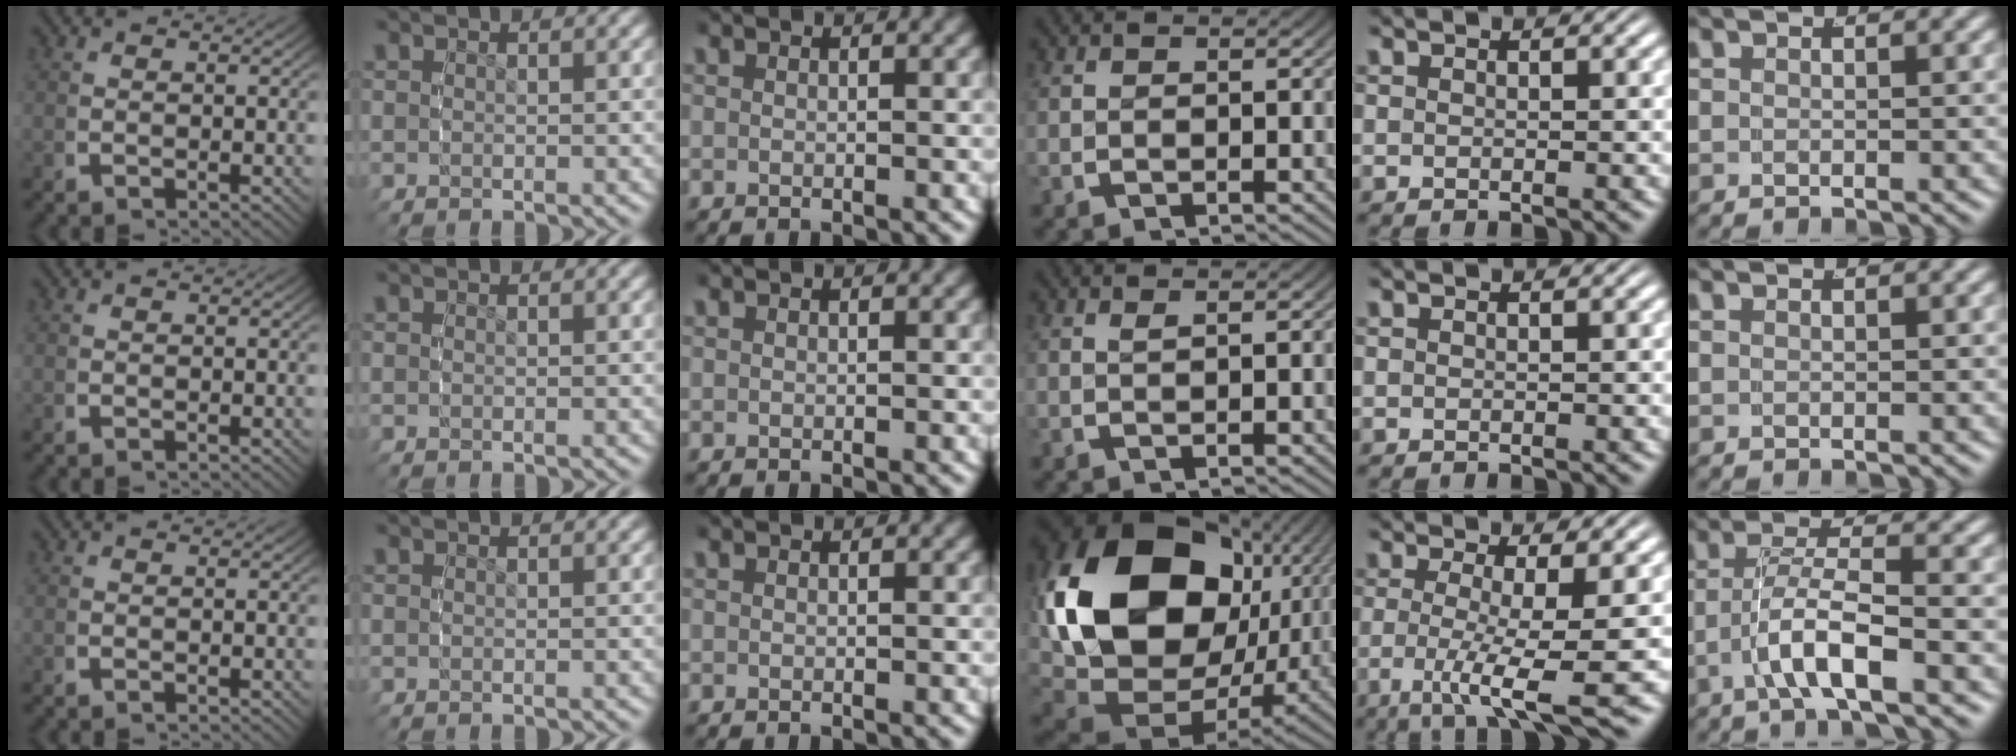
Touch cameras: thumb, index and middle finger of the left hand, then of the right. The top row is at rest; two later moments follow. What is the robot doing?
{"motion": "grasp_and_lifting", "object": "bowl"}